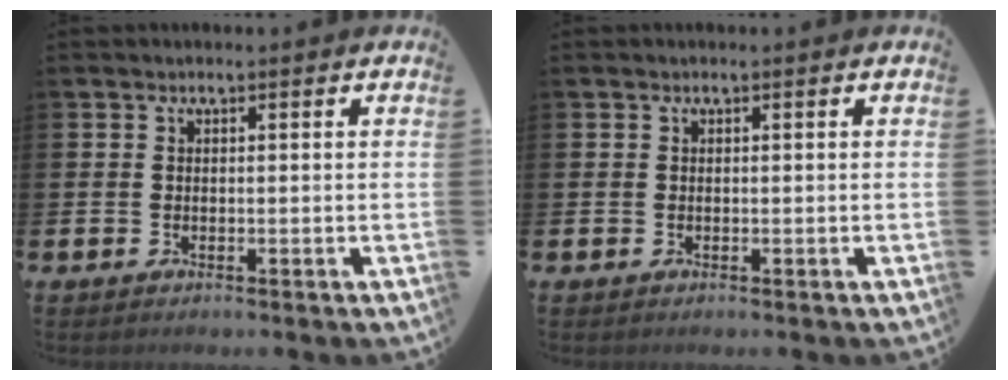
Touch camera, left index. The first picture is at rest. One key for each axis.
{"total": 0.0}